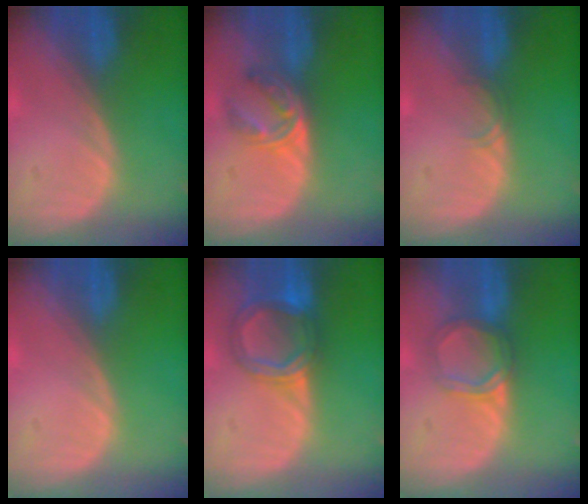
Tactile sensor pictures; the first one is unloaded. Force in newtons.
{"total": 5.7, "press": 4.5, "slide": 3.5}
{"total": 1.1, "press": 1.1, "slide": 0.1}
{"total": 0.0}
{"total": 6.1, "press": 5.8, "slide": 2.0}
{"total": 4.1, "press": 4.1, "slide": 0.4}